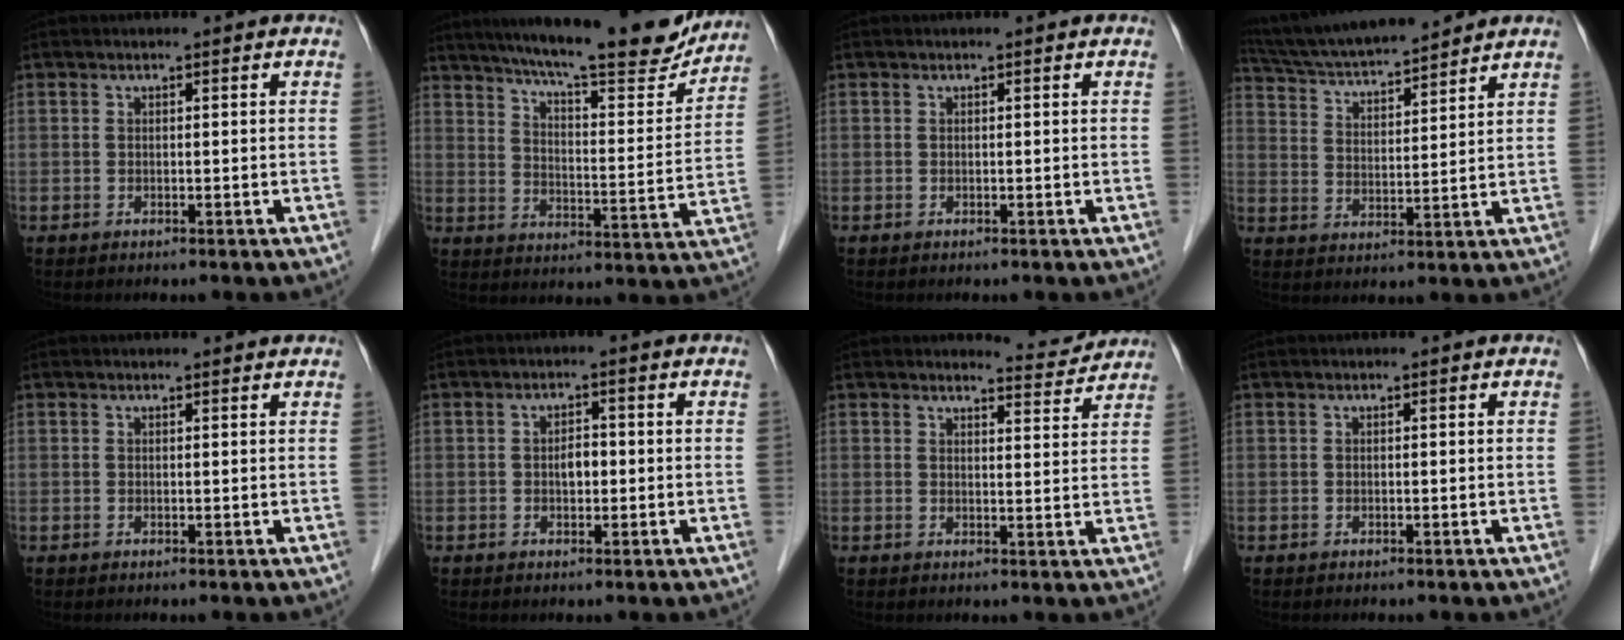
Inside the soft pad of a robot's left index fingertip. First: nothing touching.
{"total": 21.8, "force": [18.9, 2.8, 10.4], "torque": [-0.164, -0.019, 0.258]}
{"total": 0.0}
{"total": 14.7, "force": [13.4, 1.3, 5.8], "torque": [-0.110, 0.021, 0.231]}
{"total": 1.5, "force": [1.5, 0.1, 0.2], "torque": [-0.010, 0.003, 0.015]}
{"total": 2.3, "force": [-0.2, 1.3, 1.9], "torque": [-0.031, 0.005, -0.002]}
{"total": 3.9, "force": [3.8, 0.1, -0.6], "torque": [-0.001, -0.019, 0.047]}
{"total": 0.0}